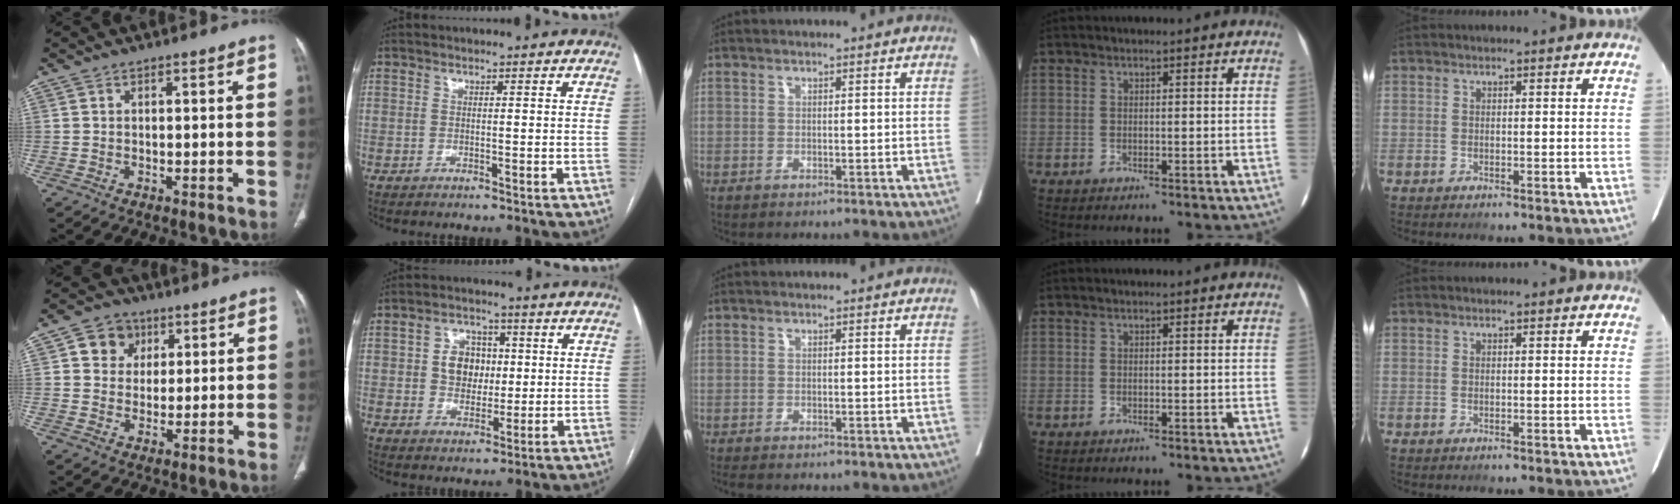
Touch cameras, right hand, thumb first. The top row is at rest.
{"thumb": {"total": 6.8, "force": [2.6, 5.9, 2.3], "torque": [-0.006, -0.004, 0.040]}, "index": {"total": 6.8, "force": [1.0, 5.4, 3.9], "torque": [-0.068, 0.016, 0.023]}, "middle": {"total": 1.2, "force": [-1.1, 0.2, 0.5], "torque": [-0.012, -0.005, -0.019]}}